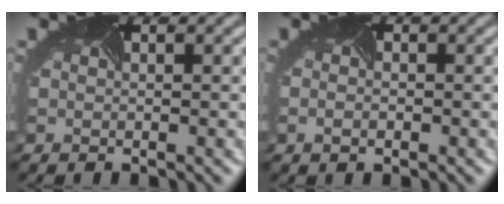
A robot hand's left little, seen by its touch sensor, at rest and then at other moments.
{"total": 1.1, "force": [-0.4, 0.7, 0.7], "torque": [-0.014, -0.005, -0.005]}